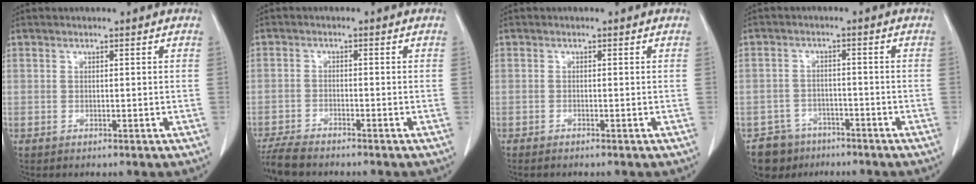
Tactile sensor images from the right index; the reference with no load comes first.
{"total": 5.2, "force": [-4.8, 0.7, 2.0], "torque": [-0.035, -0.016, -0.087]}
{"total": 0.7, "force": [-0.6, 0.0, 0.2], "torque": [-0.006, -0.001, -0.012]}
{"total": 5.8, "force": [-4.2, 4.0, -0.1], "torque": [0.007, 0.009, -0.067]}